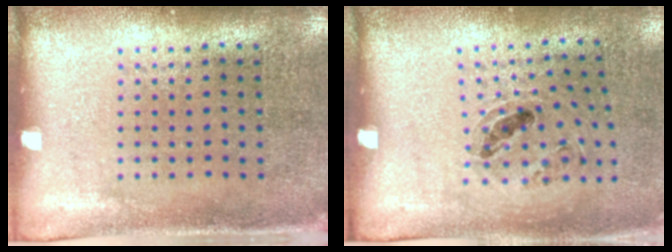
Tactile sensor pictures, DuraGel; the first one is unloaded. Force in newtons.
{"total": 1.0, "press": 0.9, "slide": 0.5}